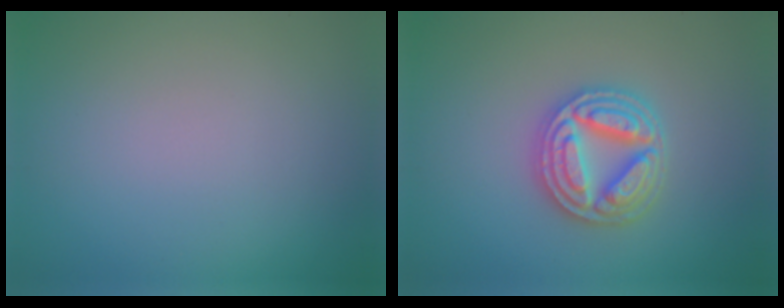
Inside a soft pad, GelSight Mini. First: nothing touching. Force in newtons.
{"total": 5.0, "press": 4.9, "slide": 0.9}